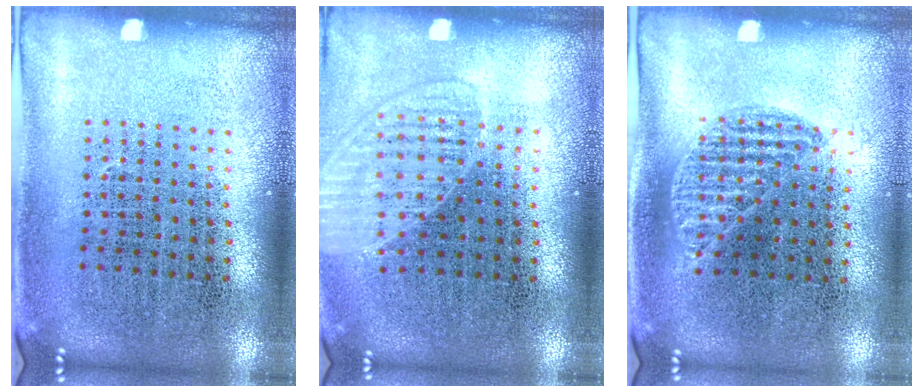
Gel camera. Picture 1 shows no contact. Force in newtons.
{"total": 1.4, "press": 1.4, "slide": 0.2}
{"total": 0.9, "press": 0.7, "slide": 0.5}